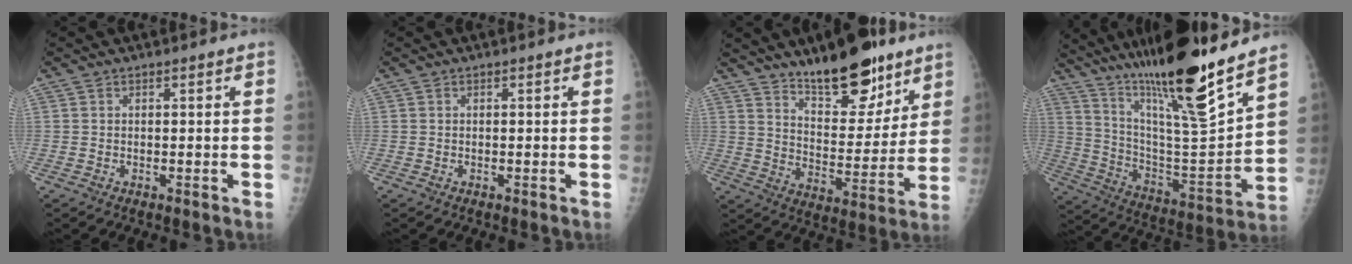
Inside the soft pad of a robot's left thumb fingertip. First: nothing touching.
{"total": 0.0}
{"total": 16.6, "force": [12.0, 6.3, 9.6], "torque": [-0.095, -0.086, 0.195]}
{"total": 25.1, "force": [19.2, 1.9, 16.0], "torque": [-0.248, -0.091, 0.329]}